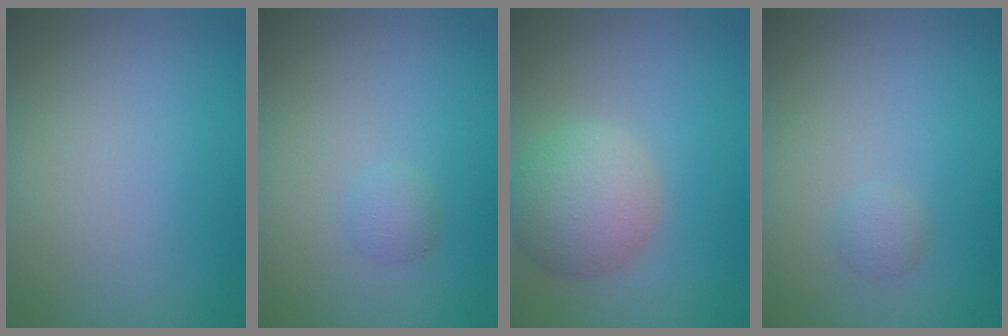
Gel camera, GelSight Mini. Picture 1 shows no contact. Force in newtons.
{"total": 1.0, "press": 1.0, "slide": 0.1}
{"total": 4.7, "press": 4.7, "slide": 0.1}
{"total": 0.9, "press": 0.9, "slide": 0.0}